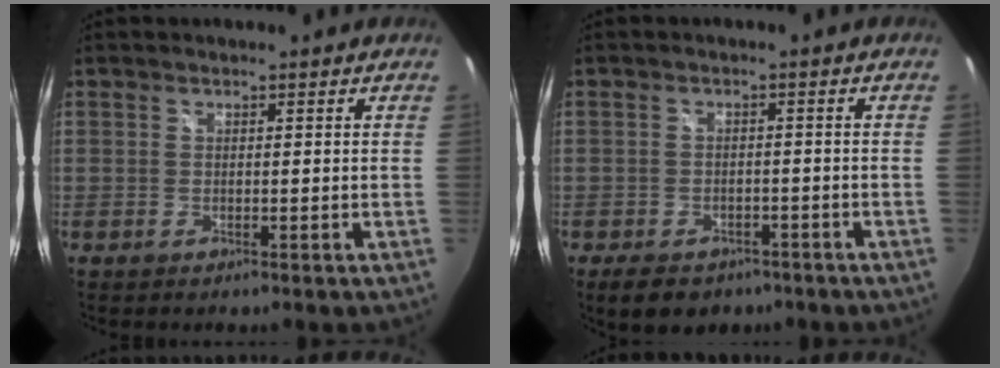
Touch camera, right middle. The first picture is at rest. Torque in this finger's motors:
{"motor_torque": [0.56, -0.54, 0.05, 0.04]}